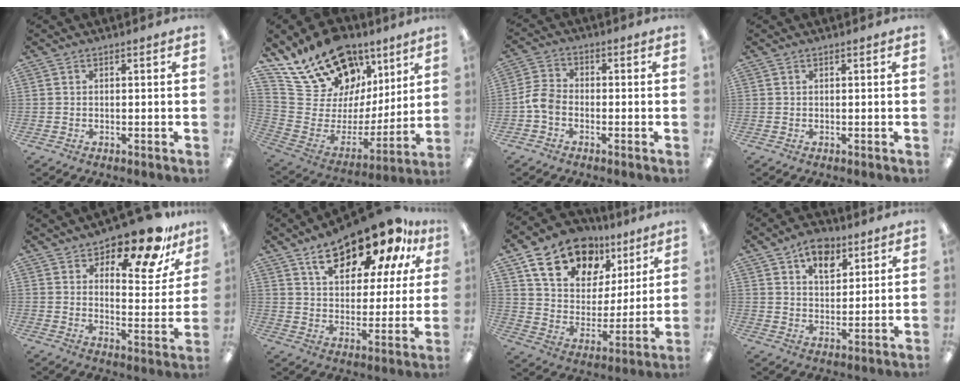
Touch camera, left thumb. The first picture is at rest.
{"total": 19.6, "force": [15.1, 10.5, 6.6], "torque": [-0.131, -0.110, 0.287]}
{"total": 5.5, "force": [-1.9, 3.8, 3.5], "torque": [-0.075, 0.012, -0.036]}
{"total": 0.0}
{"total": 14.7, "force": [11.7, 5.3, 7.1], "torque": [-0.101, -0.084, 0.201]}
{"total": 18.2, "force": [12.9, 7.7, 10.3], "torque": [-0.162, -0.075, 0.217]}
{"total": 16.7, "force": [11.6, 10.3, 6.3], "torque": [-0.119, -0.063, 0.216]}
{"total": 8.4, "force": [5.6, 4.9, 3.9], "torque": [-0.054, -0.022, 0.098]}